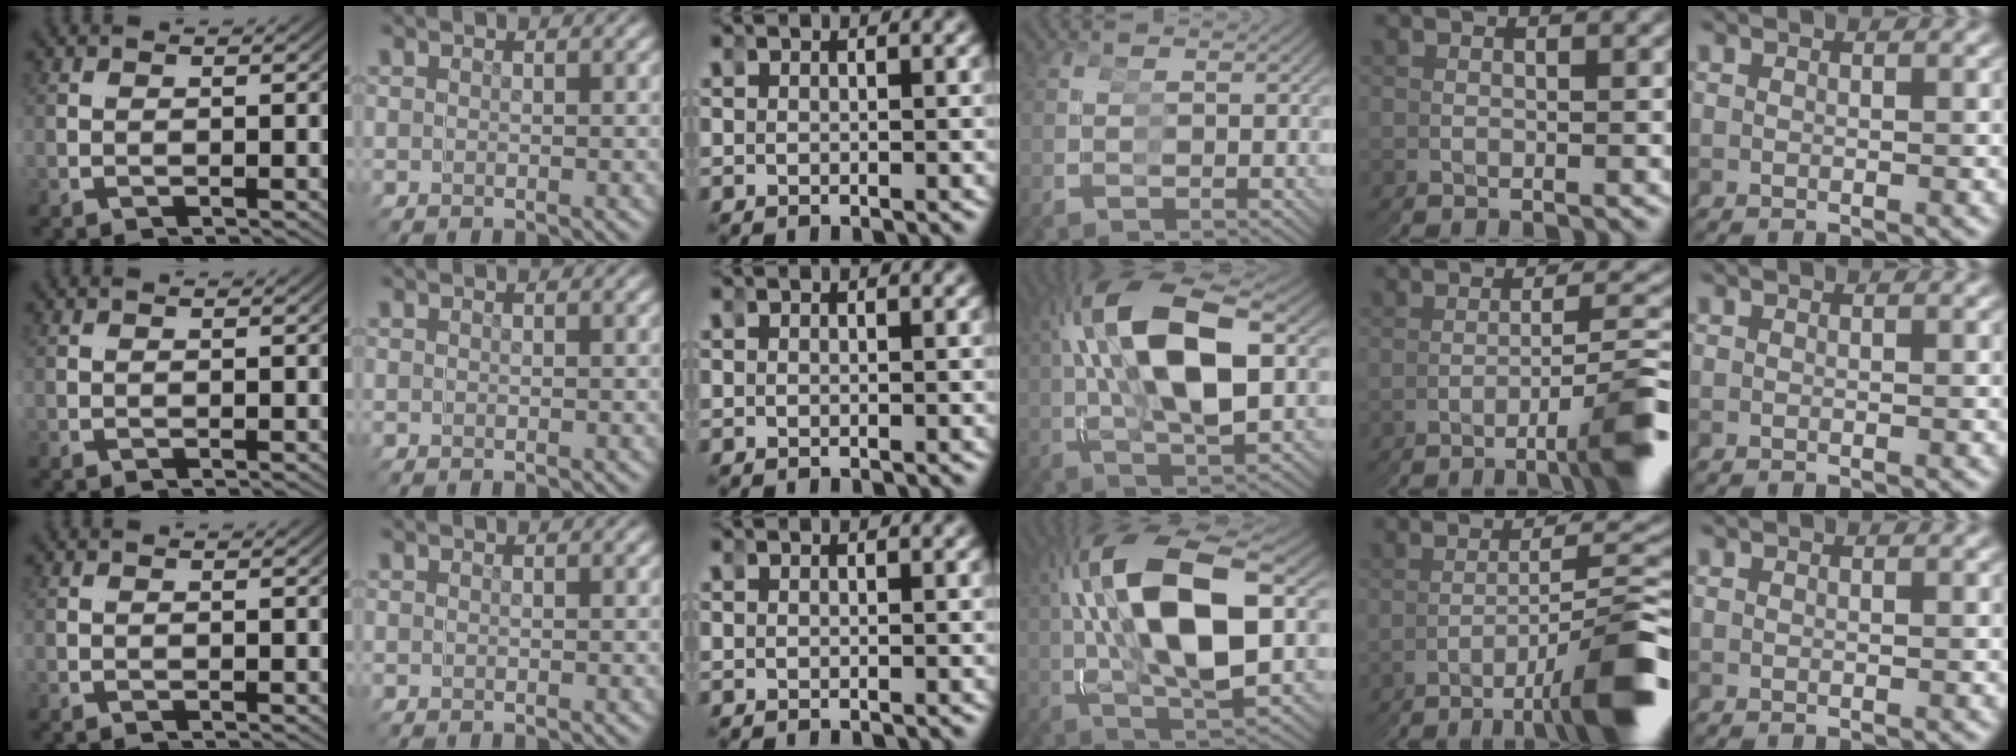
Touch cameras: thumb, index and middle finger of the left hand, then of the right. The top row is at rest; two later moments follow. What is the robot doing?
{"motion": "grasp_and_lifting", "object": "toy banana"}